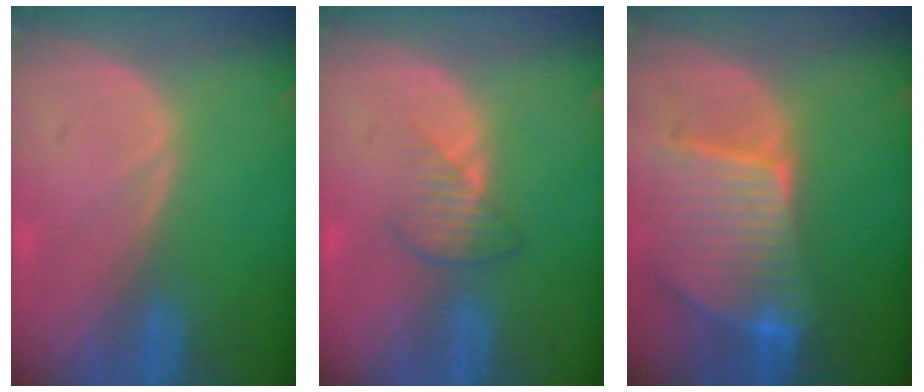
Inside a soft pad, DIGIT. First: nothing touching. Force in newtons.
{"total": 3.5, "press": 3.1, "slide": 1.6}
{"total": 9.6, "press": 8.4, "slide": 4.5}